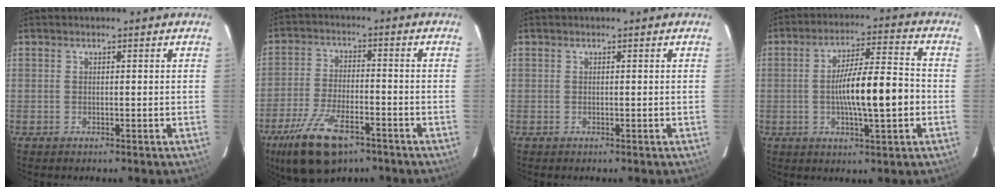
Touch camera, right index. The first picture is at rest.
{"total": 11.7, "force": [-7.4, 4.2, 8.0], "torque": [-0.160, -0.014, -0.126]}
{"total": 0.0}
{"total": 11.5, "force": [-1.7, 1.6, 11.3], "torque": [-0.194, 0.012, -0.030]}